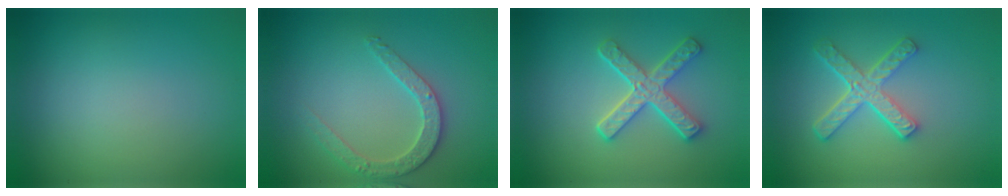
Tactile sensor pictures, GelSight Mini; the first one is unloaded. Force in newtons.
{"total": 2.7, "press": 2.7, "slide": 0.3}
{"total": 4.2, "press": 3.4, "slide": 2.4}
{"total": 4.5, "press": 3.3, "slide": 3.1}